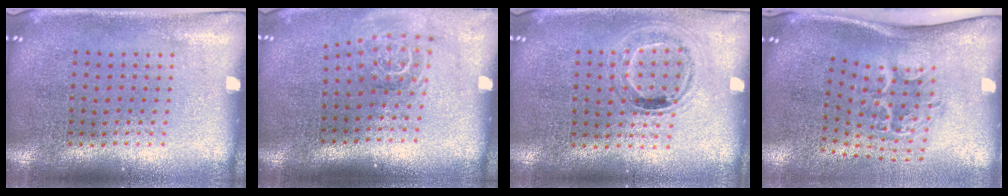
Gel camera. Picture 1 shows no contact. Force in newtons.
{"total": 1.7, "press": 1.2, "slide": 1.2}
{"total": 1.0, "press": 0.9, "slide": 0.5}
{"total": 2.2, "press": 1.3, "slide": 1.8}